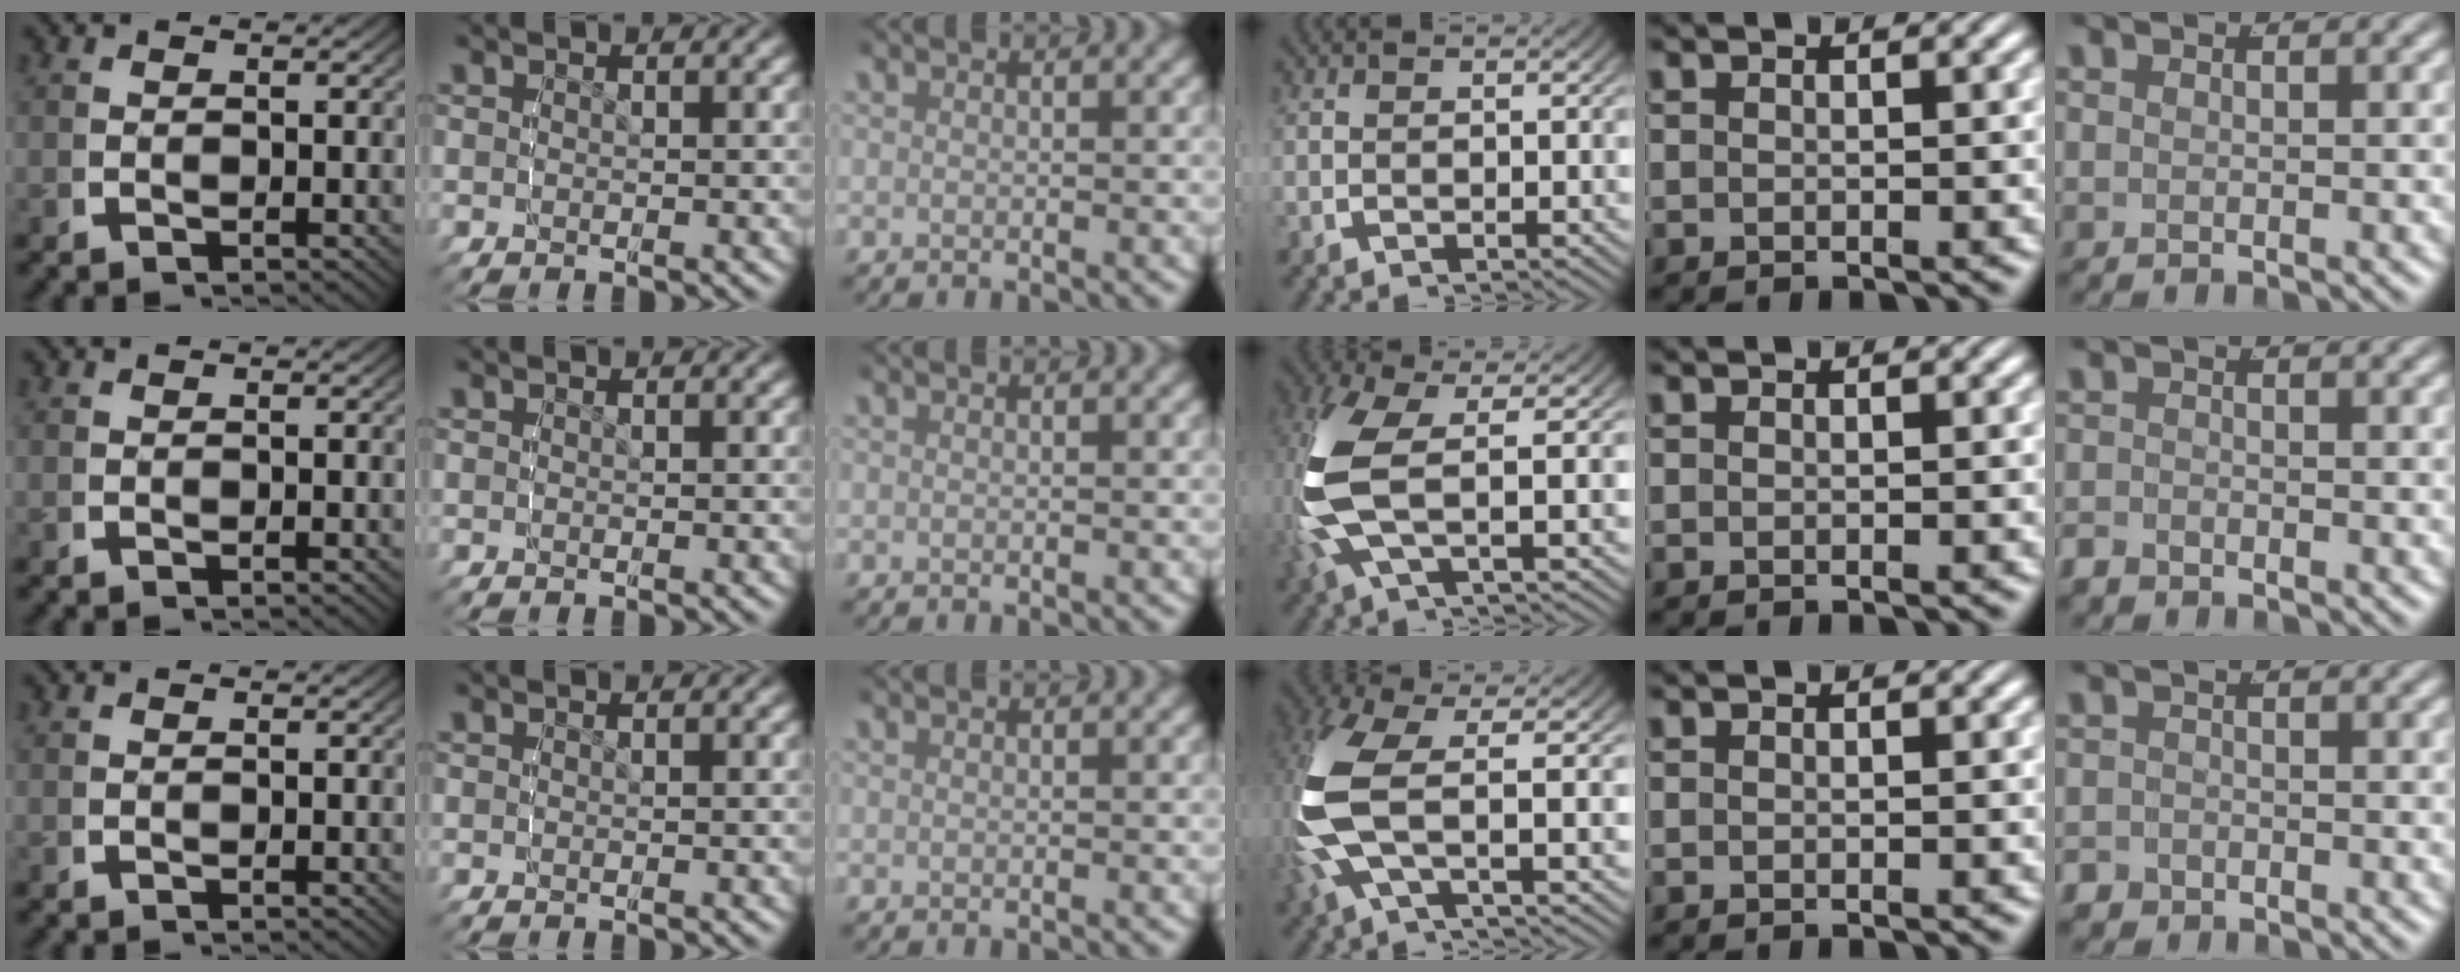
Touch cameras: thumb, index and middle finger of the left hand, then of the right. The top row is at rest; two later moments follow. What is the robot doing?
{"motion": "lift_and_place", "object": "glasses"}